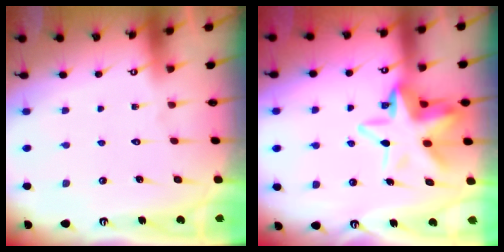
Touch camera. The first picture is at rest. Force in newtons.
{"total": 12.9, "press": 12.5, "slide": 3.4}